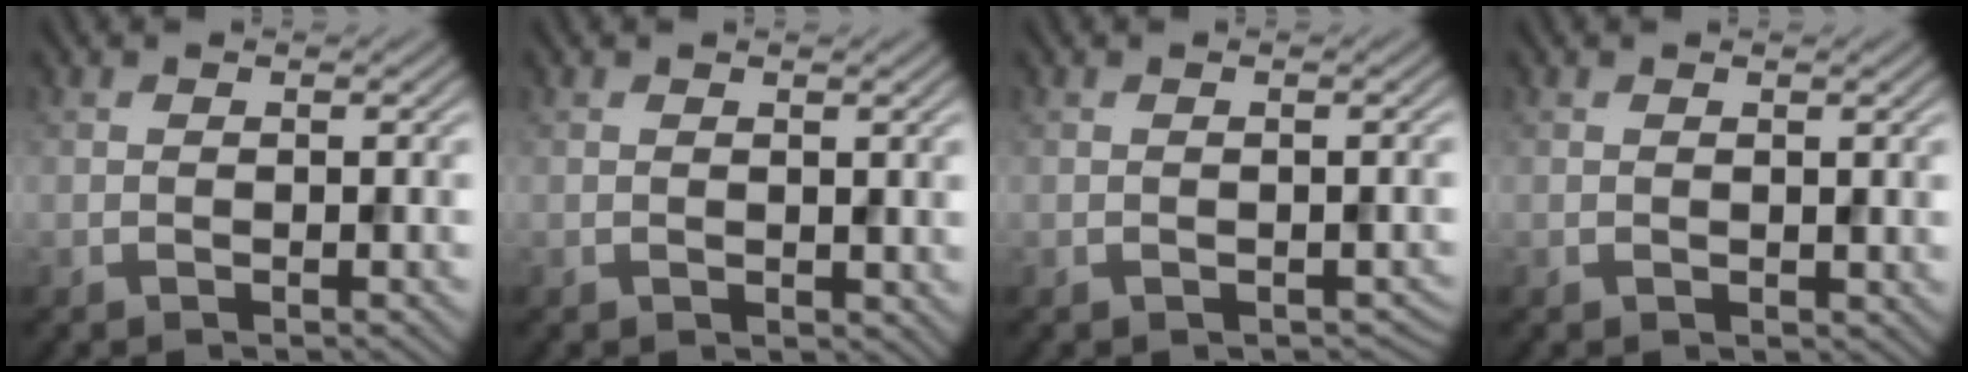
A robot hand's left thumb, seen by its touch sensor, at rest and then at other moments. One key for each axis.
{"total": 0.8, "fx": 0.5, "fy": 0.6, "fz": 0.2, "tx": -0.004, "ty": -0.005, "tz": 0.012}
{"total": 0.9, "fx": -0.3, "fy": 0.6, "fz": 0.5, "tx": -0.011, "ty": -0.009, "tz": -0.001}
{"total": 0.6, "fx": 0.4, "fy": 0.4, "fz": 0.1, "tx": 0.000, "ty": -0.003, "tz": 0.008}